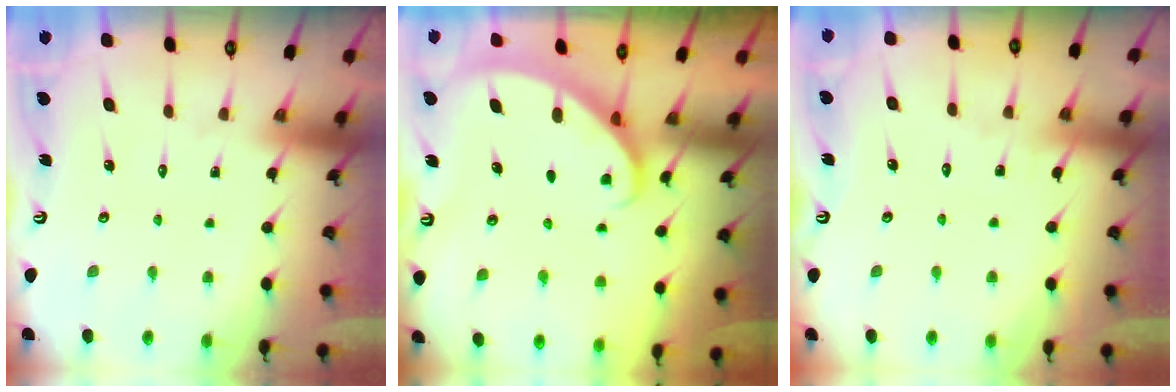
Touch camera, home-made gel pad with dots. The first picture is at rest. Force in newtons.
{"total": 2.3, "press": 2.3, "slide": 0.1}
{"total": 4.2, "press": 4.1, "slide": 0.5}